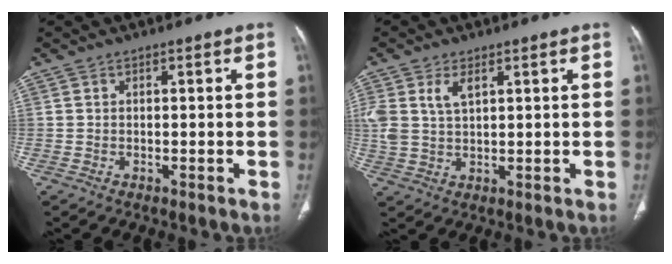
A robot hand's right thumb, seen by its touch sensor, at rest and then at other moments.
{"total": 6.7, "force": [2.7, 3.7, 4.8], "torque": [-0.109, -0.001, 0.061]}